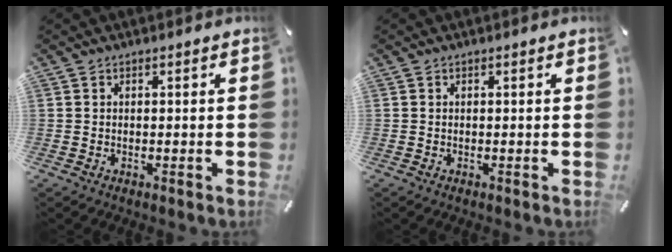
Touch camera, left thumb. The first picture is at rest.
{"total": 0.0}